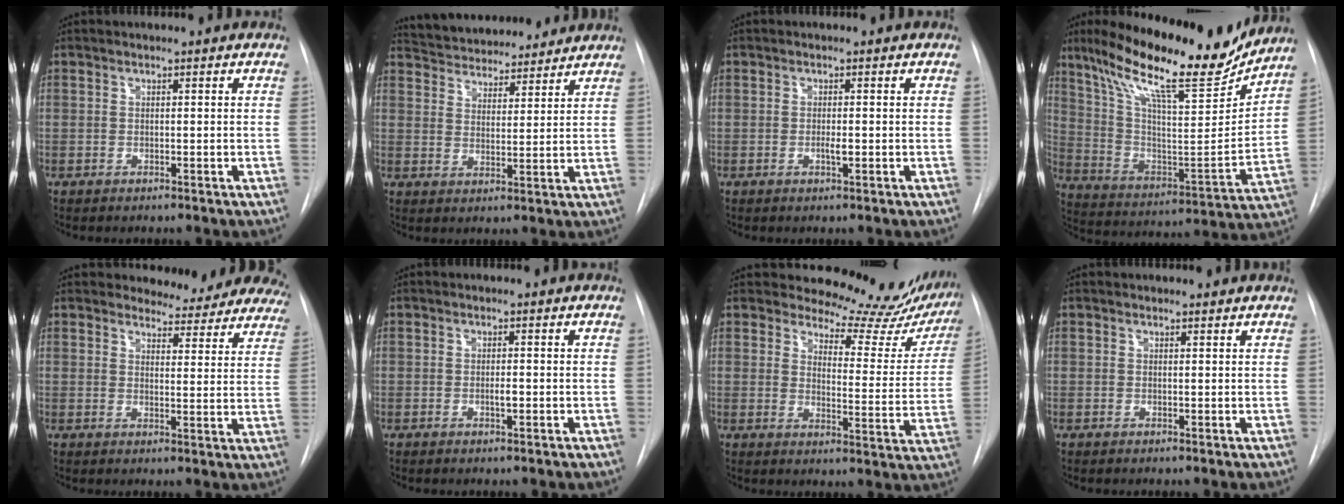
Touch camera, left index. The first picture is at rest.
{"total": 14.6, "force": [13.6, 3.7, 3.7], "torque": [-0.056, 0.015, 0.200]}
{"total": 1.1, "force": [-0.6, 0.1, 0.9], "torque": [-0.019, -0.007, -0.010]}
{"total": 22.7, "force": [18.1, 3.7, 13.2], "torque": [-0.233, -0.021, 0.292]}
{"total": 13.4, "force": [12.7, 3.9, 2.1], "torque": [0.008, -0.052, 0.122]}
{"total": 1.1, "force": [-0.6, 0.2, 0.9], "torque": [-0.019, -0.006, -0.009]}
{"total": 18.3, "force": [17.5, 4.4, 3.3], "torque": [-0.014, -0.098, 0.183]}
{"total": 0.9, "force": [0.9, 0.2, -0.1], "torque": [-0.009, -0.004, 0.009]}